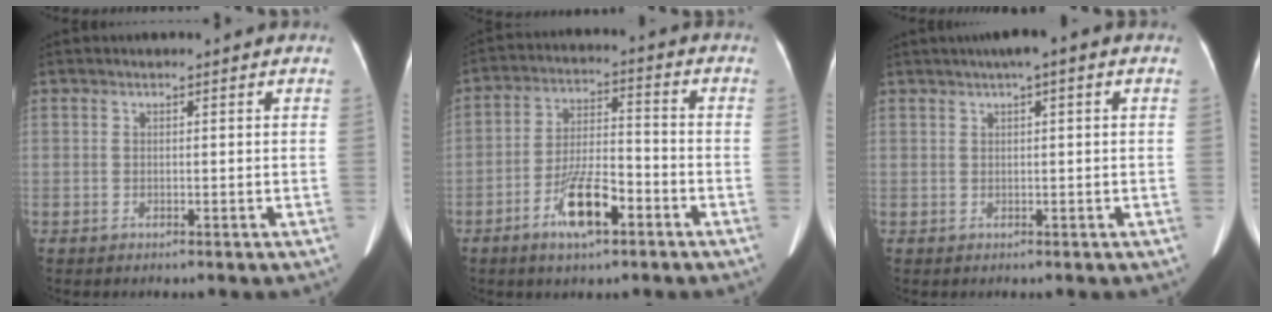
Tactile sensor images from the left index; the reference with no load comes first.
{"total": 9.3, "force": [-5.0, 2.6, 7.4], "torque": [-0.148, 0.000, -0.089]}
{"total": 3.5, "force": [1.7, 0.3, 3.1], "torque": [-0.050, 0.019, 0.023]}